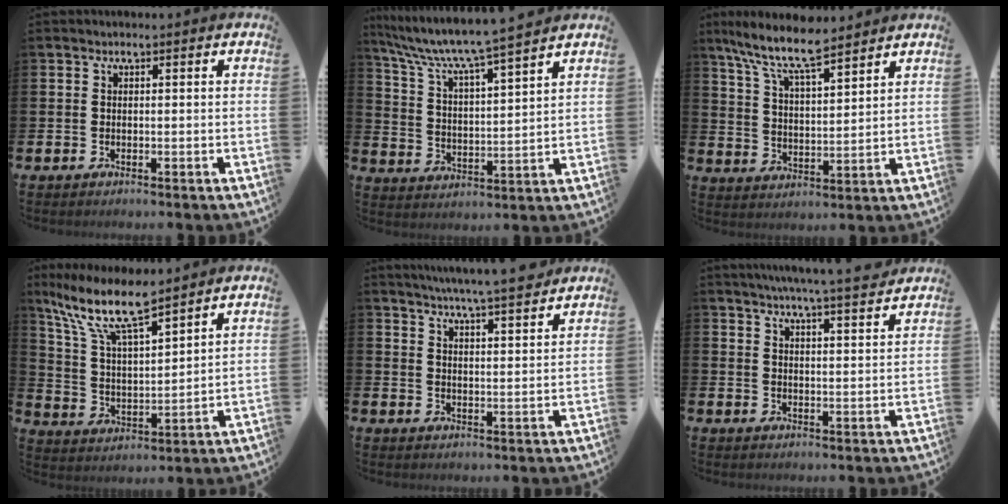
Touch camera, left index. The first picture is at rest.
{"total": 7.5, "force": [7.0, 0.0, 2.9], "torque": [-0.085, -0.054, 0.115]}
{"total": 9.1, "force": [7.9, 1.4, 4.3], "torque": [-0.107, -0.035, 0.142]}
{"total": 10.8, "force": [8.6, 2.3, 6.1], "torque": [-0.148, -0.038, 0.150]}
{"total": 6.3, "force": [6.1, -0.5, 1.6], "torque": [-0.034, -0.040, 0.104]}
{"total": 6.3, "force": [6.1, -0.6, 1.8], "torque": [-0.037, -0.038, 0.104]}